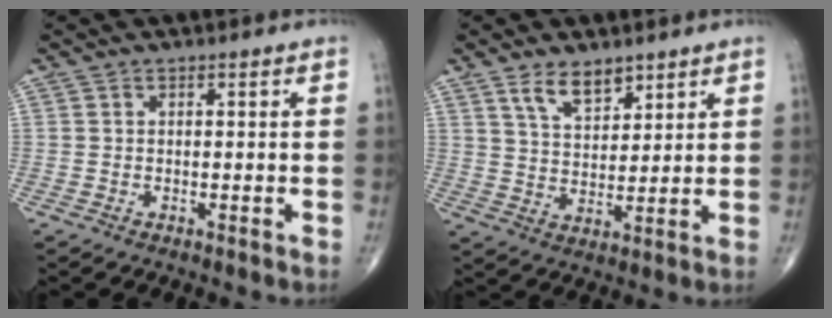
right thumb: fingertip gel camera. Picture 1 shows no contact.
{"total": 7.1, "force": [4.8, 3.5, 3.8], "torque": [-0.046, -0.033, 0.091]}